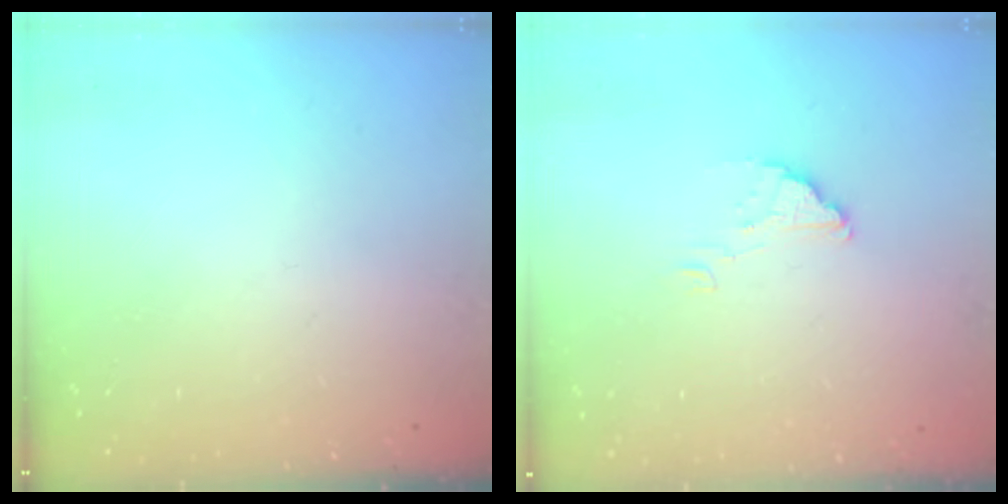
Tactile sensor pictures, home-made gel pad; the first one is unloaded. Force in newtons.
{"total": 2.2, "press": 2.2, "slide": 0.1}